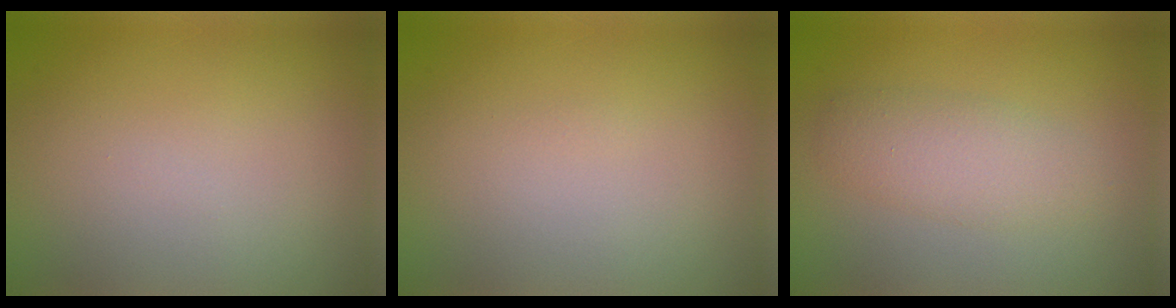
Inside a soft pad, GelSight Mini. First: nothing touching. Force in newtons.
{"total": 0.0}
{"total": 3.0, "press": 3.0, "slide": 0.1}